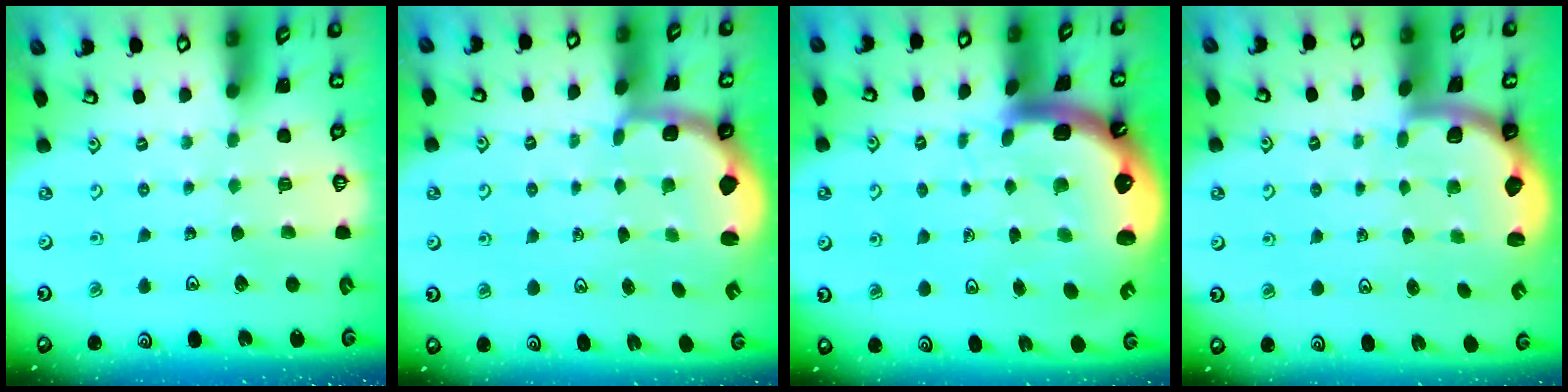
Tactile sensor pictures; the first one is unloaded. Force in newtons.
{"total": 2.5, "press": 1.3, "slide": 2.1}
{"total": 7.8, "press": 7.6, "slide": 1.7}
{"total": 1.9, "press": 1.8, "slide": 0.5}